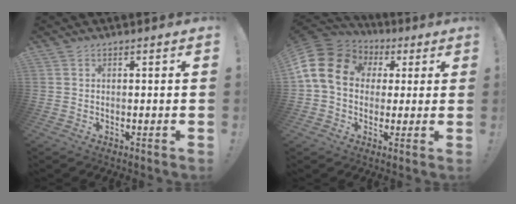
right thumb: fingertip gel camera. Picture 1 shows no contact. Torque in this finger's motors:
{"motor_torque": [1.42, 1.49, 0.55, 0.55, 0.29]}